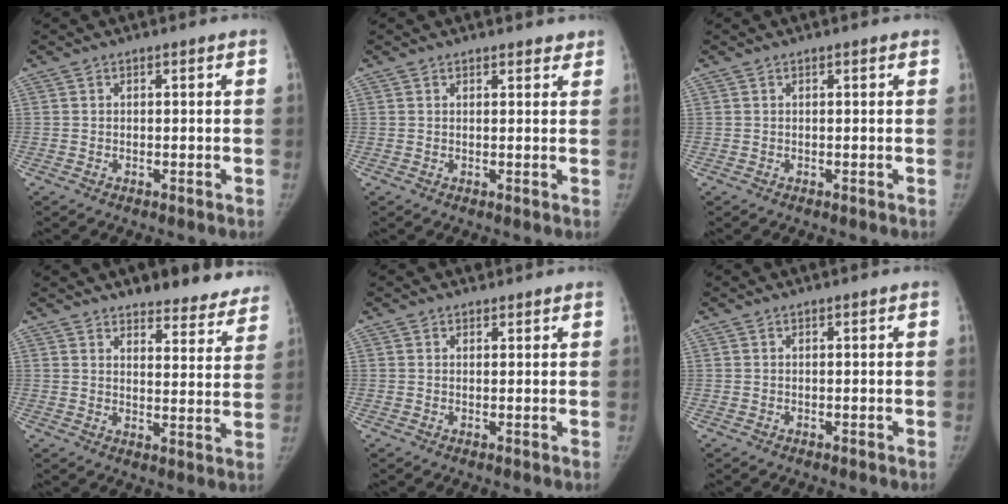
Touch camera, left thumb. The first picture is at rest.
{"total": 2.0, "force": [1.7, 0.9, 0.3], "torque": [0.016, -0.006, 0.015]}
{"total": 0.0}
{"total": 13.7, "force": [12.2, 4.8, 4.0], "torque": [0.011, -0.074, 0.133]}
{"total": 1.0, "force": [0.7, 0.7, -0.1], "torque": [0.010, -0.004, 0.005]}
{"total": 0.0}